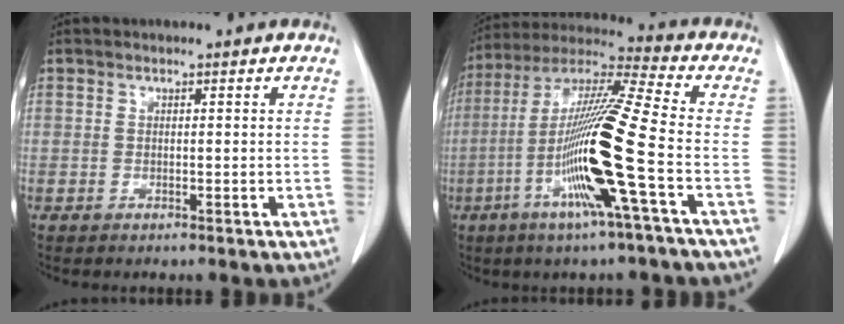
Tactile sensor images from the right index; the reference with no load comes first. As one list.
[{"total": 17.4, "force": [-5.0, -1.3, 16.6], "torque": [-0.326, -0.012, -0.107]}]